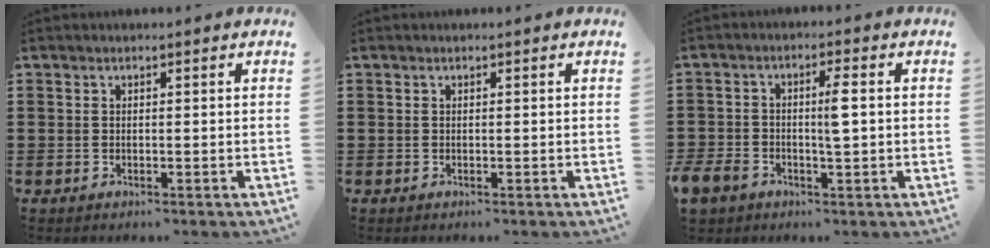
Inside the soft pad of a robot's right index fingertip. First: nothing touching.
{"total": 0.0}
{"total": 4.8, "force": [-0.9, 2.2, 4.1], "torque": [-0.095, 0.000, -0.024]}